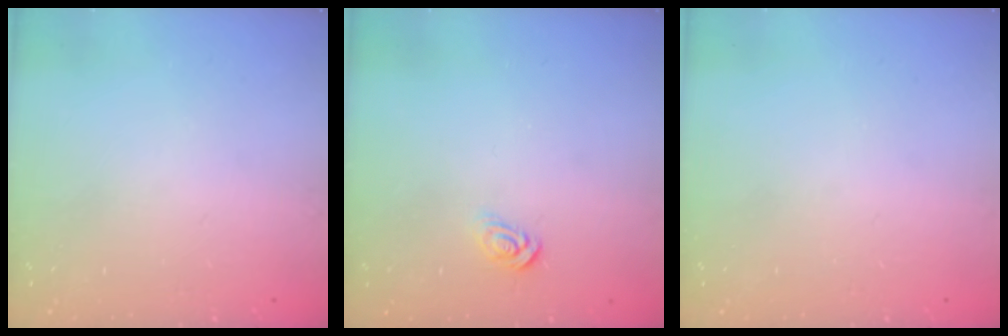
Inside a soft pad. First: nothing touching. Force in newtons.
{"total": 3.7, "press": 3.7, "slide": 0.4}
{"total": 0.0}